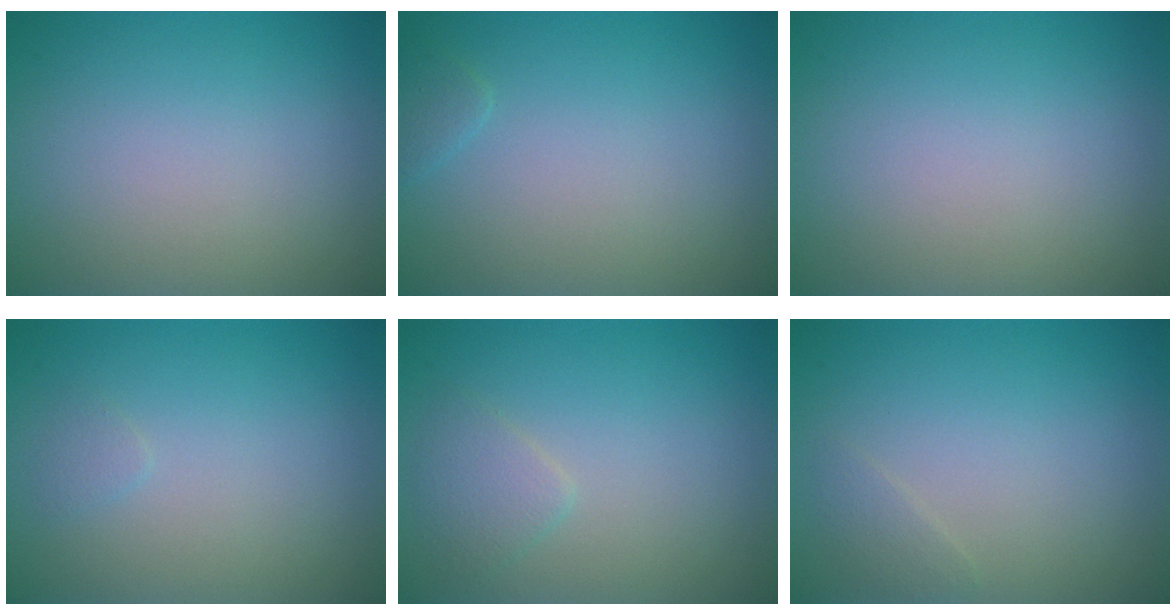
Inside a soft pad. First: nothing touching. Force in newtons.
{"total": 0.8, "press": 0.8, "slide": 0.1}
{"total": 0.0}
{"total": 0.6, "press": 0.6, "slide": 0.1}
{"total": 1.6, "press": 1.6, "slide": 0.1}
{"total": 0.9, "press": 0.9, "slide": 0.0}